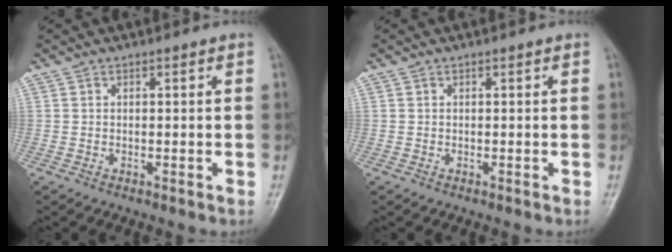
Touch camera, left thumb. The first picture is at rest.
{"total": 0.0}